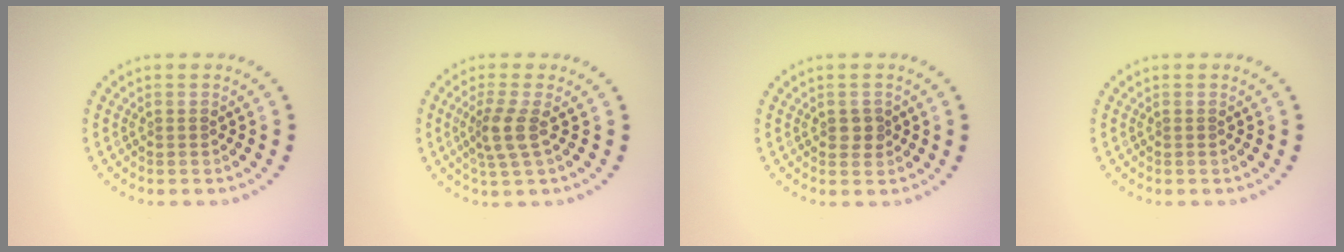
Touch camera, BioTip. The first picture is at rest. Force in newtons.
{"total": 2.7, "press": 2.1, "slide": 1.8}
{"total": 1.4, "press": 1.4, "slide": 0.2}
{"total": 0.0}